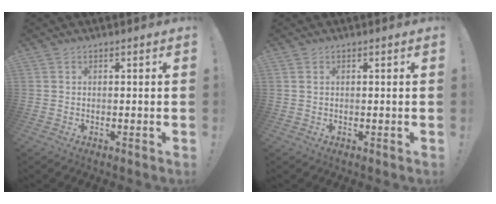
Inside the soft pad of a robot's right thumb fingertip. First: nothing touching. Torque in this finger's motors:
{"motor_torque": [0.17, 0.03, -0.35, 0.15, -0.02]}